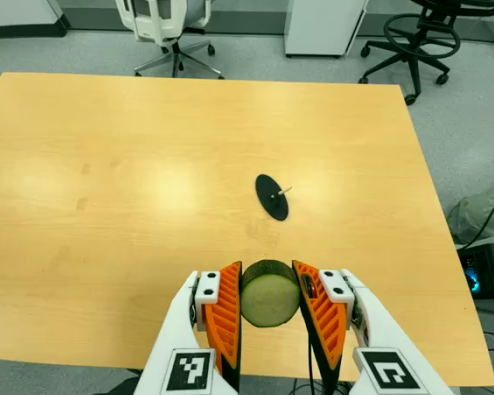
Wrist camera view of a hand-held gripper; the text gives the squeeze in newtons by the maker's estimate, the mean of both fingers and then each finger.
{"total": 10.9, "left": 9.5, "right": 12.3}